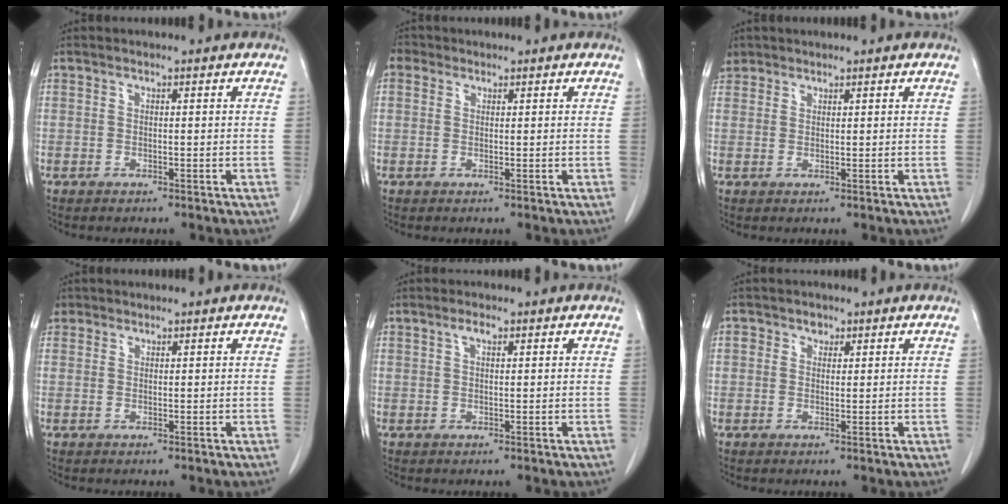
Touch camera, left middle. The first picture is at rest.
{"total": 1.9, "force": [0.9, 1.6, 0.5], "torque": [-0.007, 0.009, 0.012]}
{"total": 3.3, "force": [2.4, 2.3, 0.3], "torque": [-0.006, 0.014, 0.047]}
{"total": 2.2, "force": [1.2, 1.8, 0.2], "torque": [0.001, 0.011, 0.022]}
{"total": 1.5, "force": [0.8, 0.5, 1.1], "torque": [-0.023, 0.006, 0.015]}
{"total": 1.7, "force": [0.8, 1.4, 0.6], "torque": [-0.008, 0.004, 0.010]}